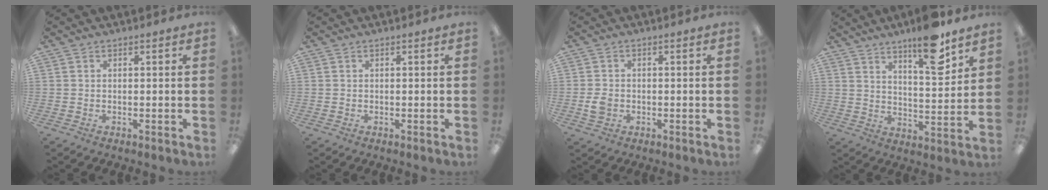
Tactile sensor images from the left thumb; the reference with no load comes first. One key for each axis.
{"total": 0.0}
{"total": 3.2, "fx": -0.6, "fy": 2.6, "fz": 1.8, "tx": -0.021, "ty": 0.003, "tz": -0.012}
{"total": 13.7, "fx": 9.7, "fy": 3.9, "fz": 8.9, "tx": -0.122, "ty": -0.057, "tz": 0.158}